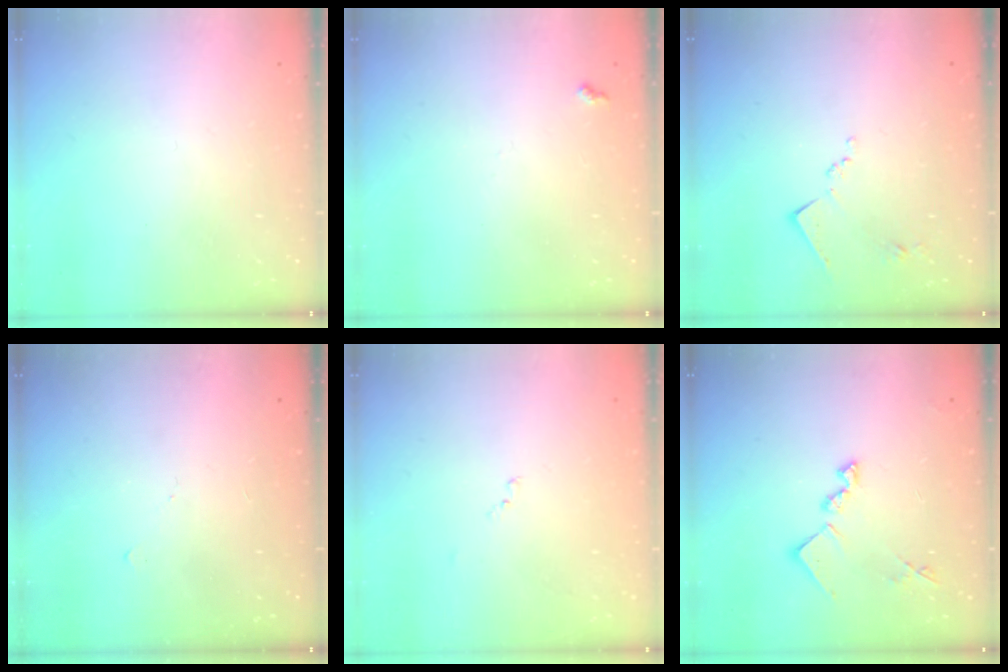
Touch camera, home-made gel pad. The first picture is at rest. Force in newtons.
{"total": 5.2, "press": 5.2, "slide": 0.7}
{"total": 7.8, "press": 7.8, "slide": 0.8}
{"total": 5.0, "press": 4.9, "slide": 0.7}
{"total": 8.4, "press": 8.4, "slide": 0.8}
{"total": 11.9, "press": 11.9, "slide": 0.4}